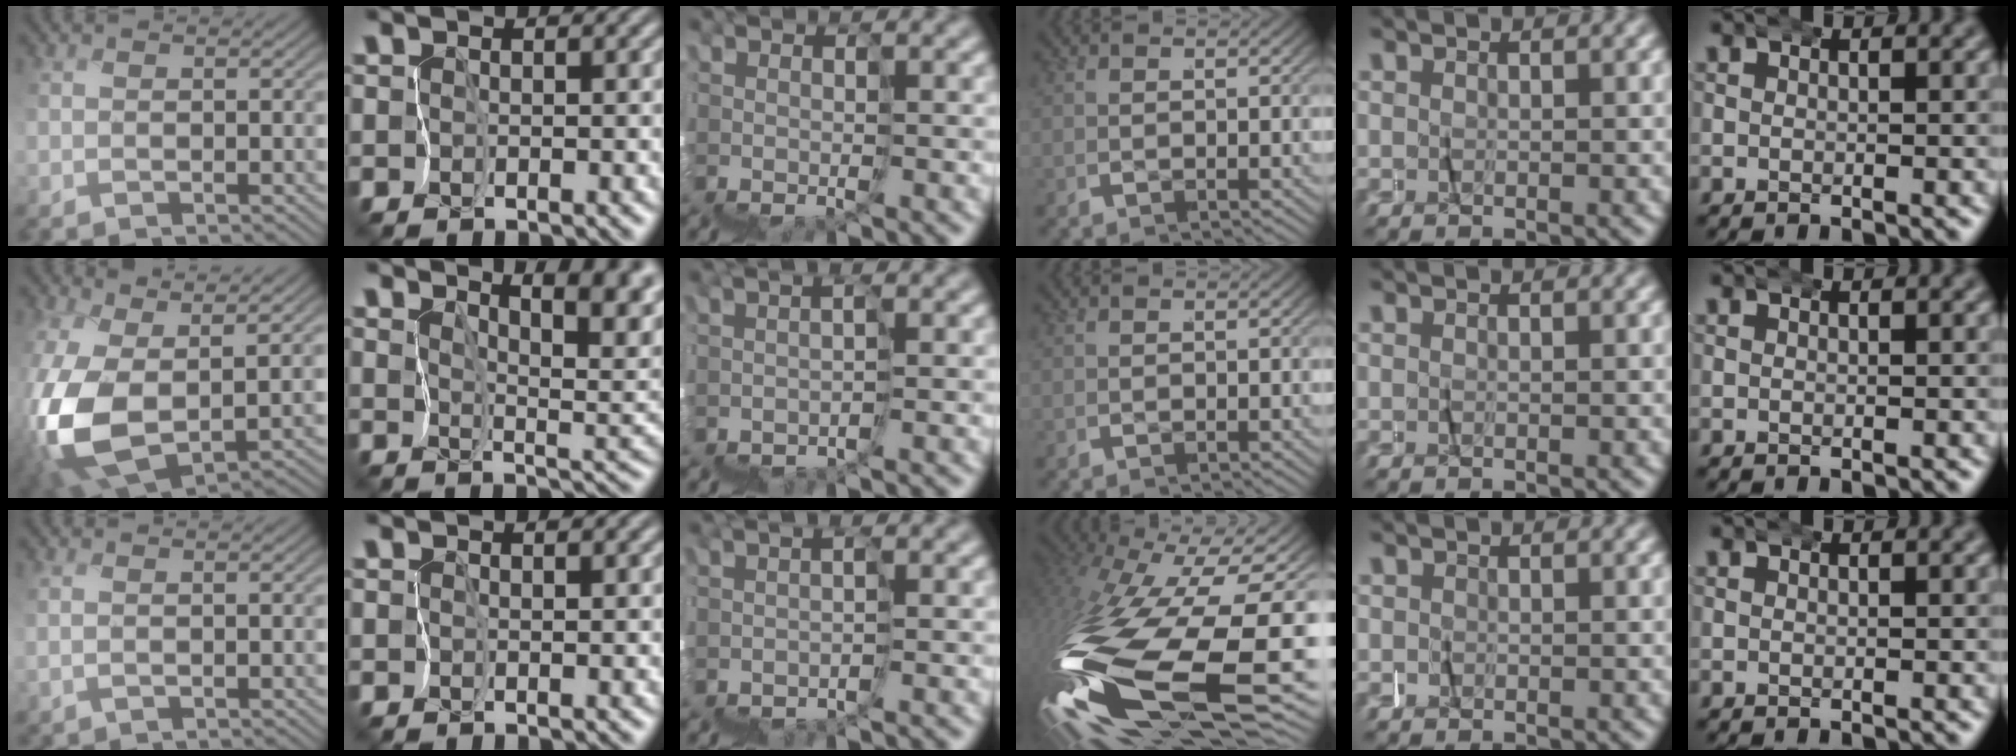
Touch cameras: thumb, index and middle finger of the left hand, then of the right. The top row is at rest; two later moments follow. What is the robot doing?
{"motion": "wrap", "object": "felt sheet"}